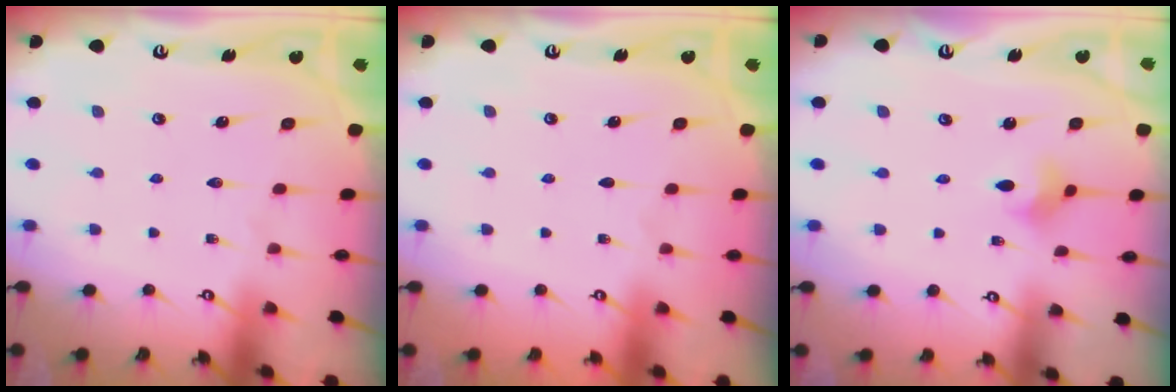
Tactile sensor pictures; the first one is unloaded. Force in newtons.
{"total": 0.0}
{"total": 2.9, "press": 2.8, "slide": 0.6}